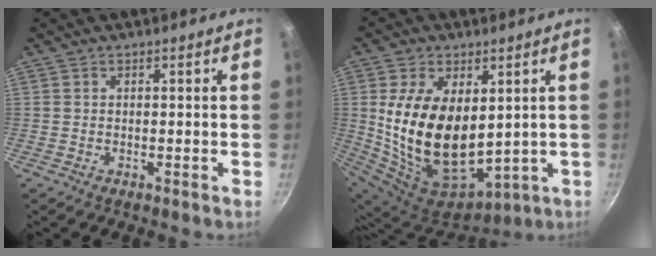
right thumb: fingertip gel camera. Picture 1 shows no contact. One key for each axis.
{"total": 20.2, "fx": 2.0, "fy": 12.4, "fz": 15.8, "tx": -0.282, "ty": -0.033, "tz": 0.062}